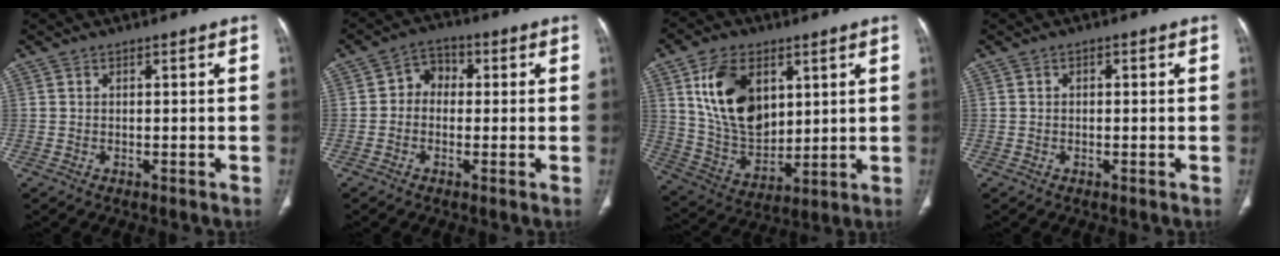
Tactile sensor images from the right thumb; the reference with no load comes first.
{"total": 5.0, "force": [0.1, 4.2, 2.8], "torque": [-0.023, 0.019, -0.012]}
{"total": 16.7, "force": [5.7, 10.6, 11.5], "torque": [-0.180, -0.027, 0.123]}
{"total": 0.7, "force": [0.1, 0.5, 0.5], "torque": [-0.001, 0.003, -0.004]}